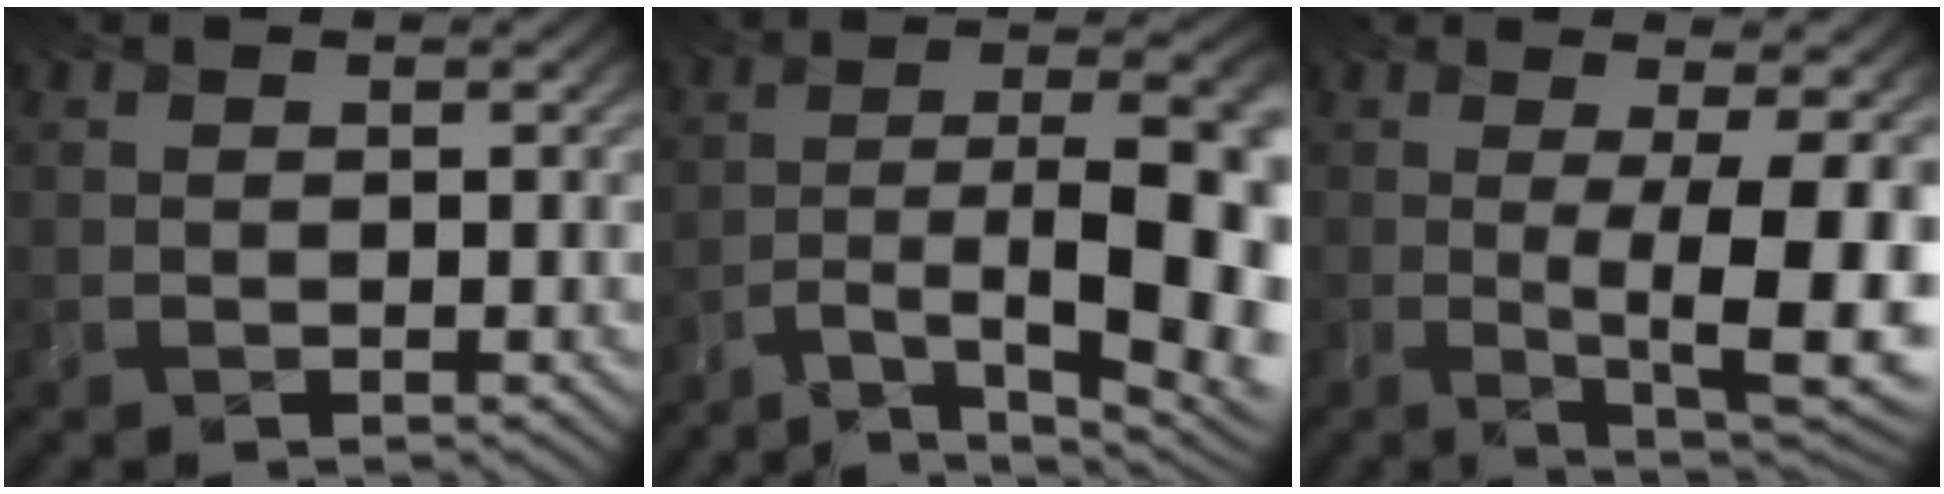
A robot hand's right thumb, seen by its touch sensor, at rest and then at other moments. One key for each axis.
{"total": 15.0, "fx": -6.7, "fy": 4.7, "fz": 12.6, "tx": -0.153, "ty": -0.005, "tz": -0.102}
{"total": 12.1, "fx": -0.7, "fy": 3.5, "fz": 11.5, "tx": -0.133, "ty": 0.027, "tz": -0.012}